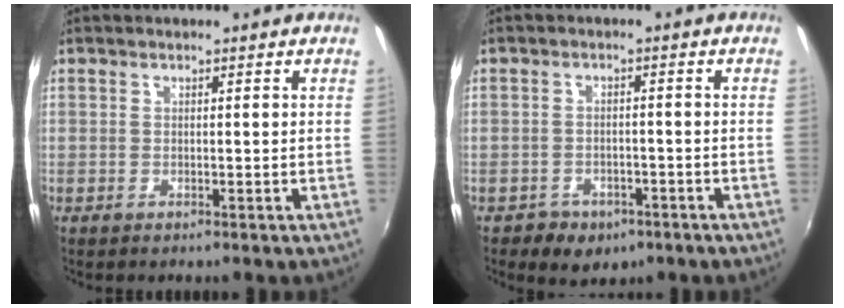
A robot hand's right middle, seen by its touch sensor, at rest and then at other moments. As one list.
[{"total": 6.1, "force": [-3.6, 4.4, 2.2], "torque": [-0.066, -0.001, -0.041]}]